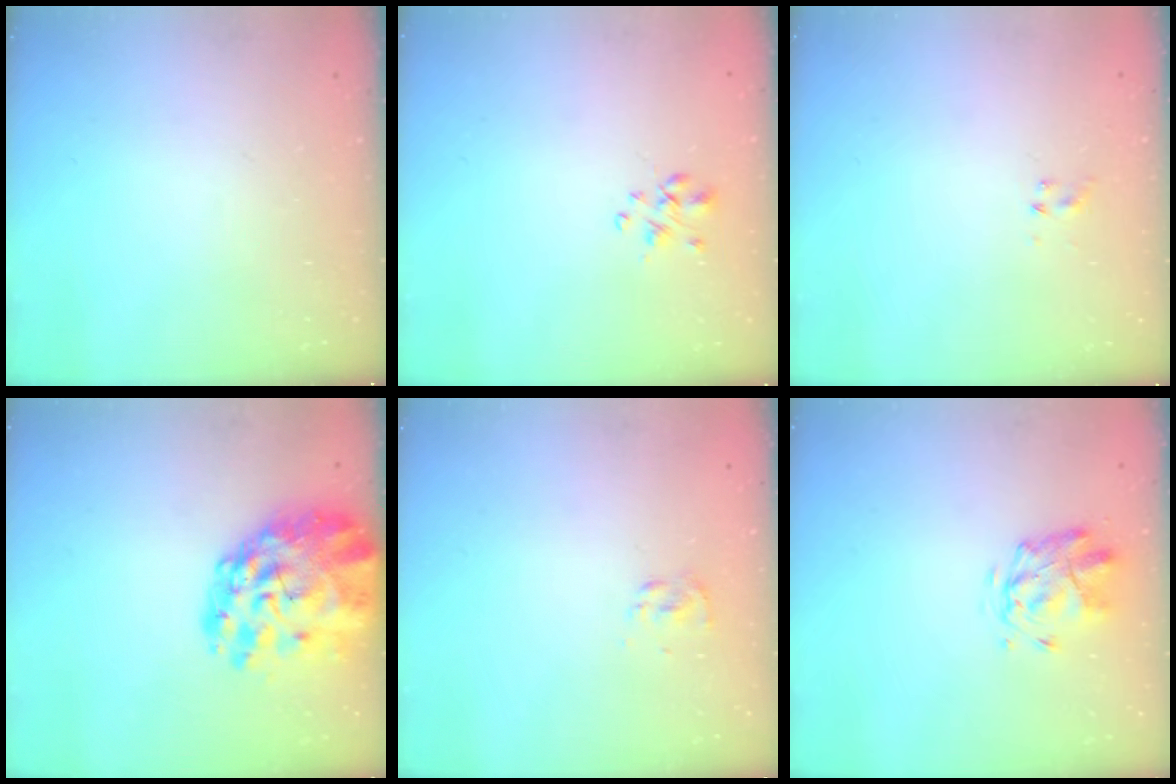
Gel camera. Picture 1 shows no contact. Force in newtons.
{"total": 2.5, "press": 2.4, "slide": 0.5}
{"total": 1.0, "press": 0.9, "slide": 0.4}
{"total": 17.4, "press": 16.5, "slide": 5.3}
{"total": 2.6, "press": 2.5, "slide": 0.8}
{"total": 2.8, "press": 2.4, "slide": 1.5}